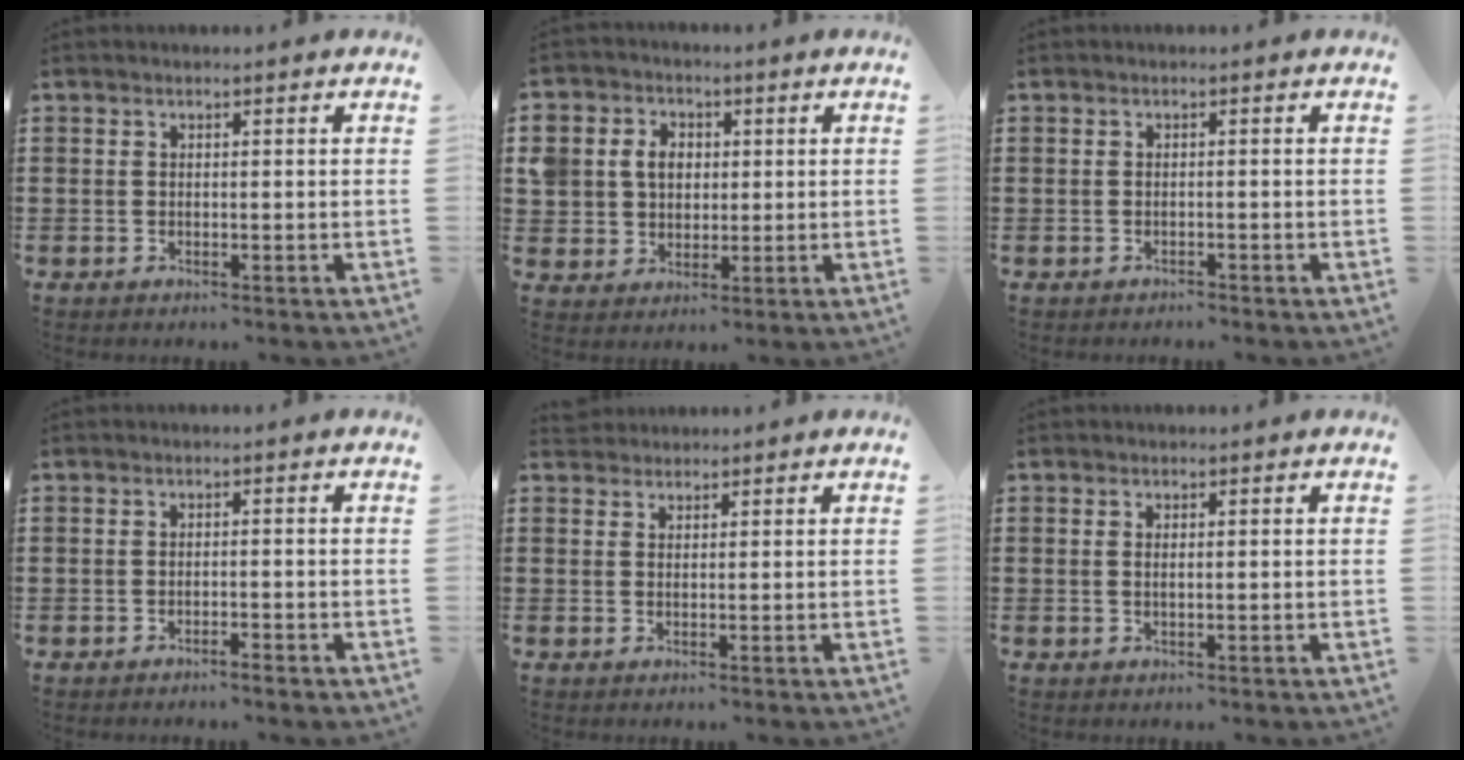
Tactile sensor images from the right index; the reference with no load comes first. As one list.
[{"total": 6.0, "force": [1.1, 5.3, 2.5], "torque": [-0.077, 0.017, 0.017]}, {"total": 0.7, "force": [-0.6, 0.2, -0.1], "torque": [0.001, 0.001, -0.014]}, {"total": 1.2, "force": [-1.1, 0.0, 0.5], "torque": [-0.011, -0.002, -0.021]}, {"total": 1.8, "force": [1.7, 0.6, -0.3], "torque": [0.001, 0.006, 0.035]}, {"total": 0.7, "force": [0.1, 0.2, 0.7], "torque": [-0.014, 0.000, 0.002]}]